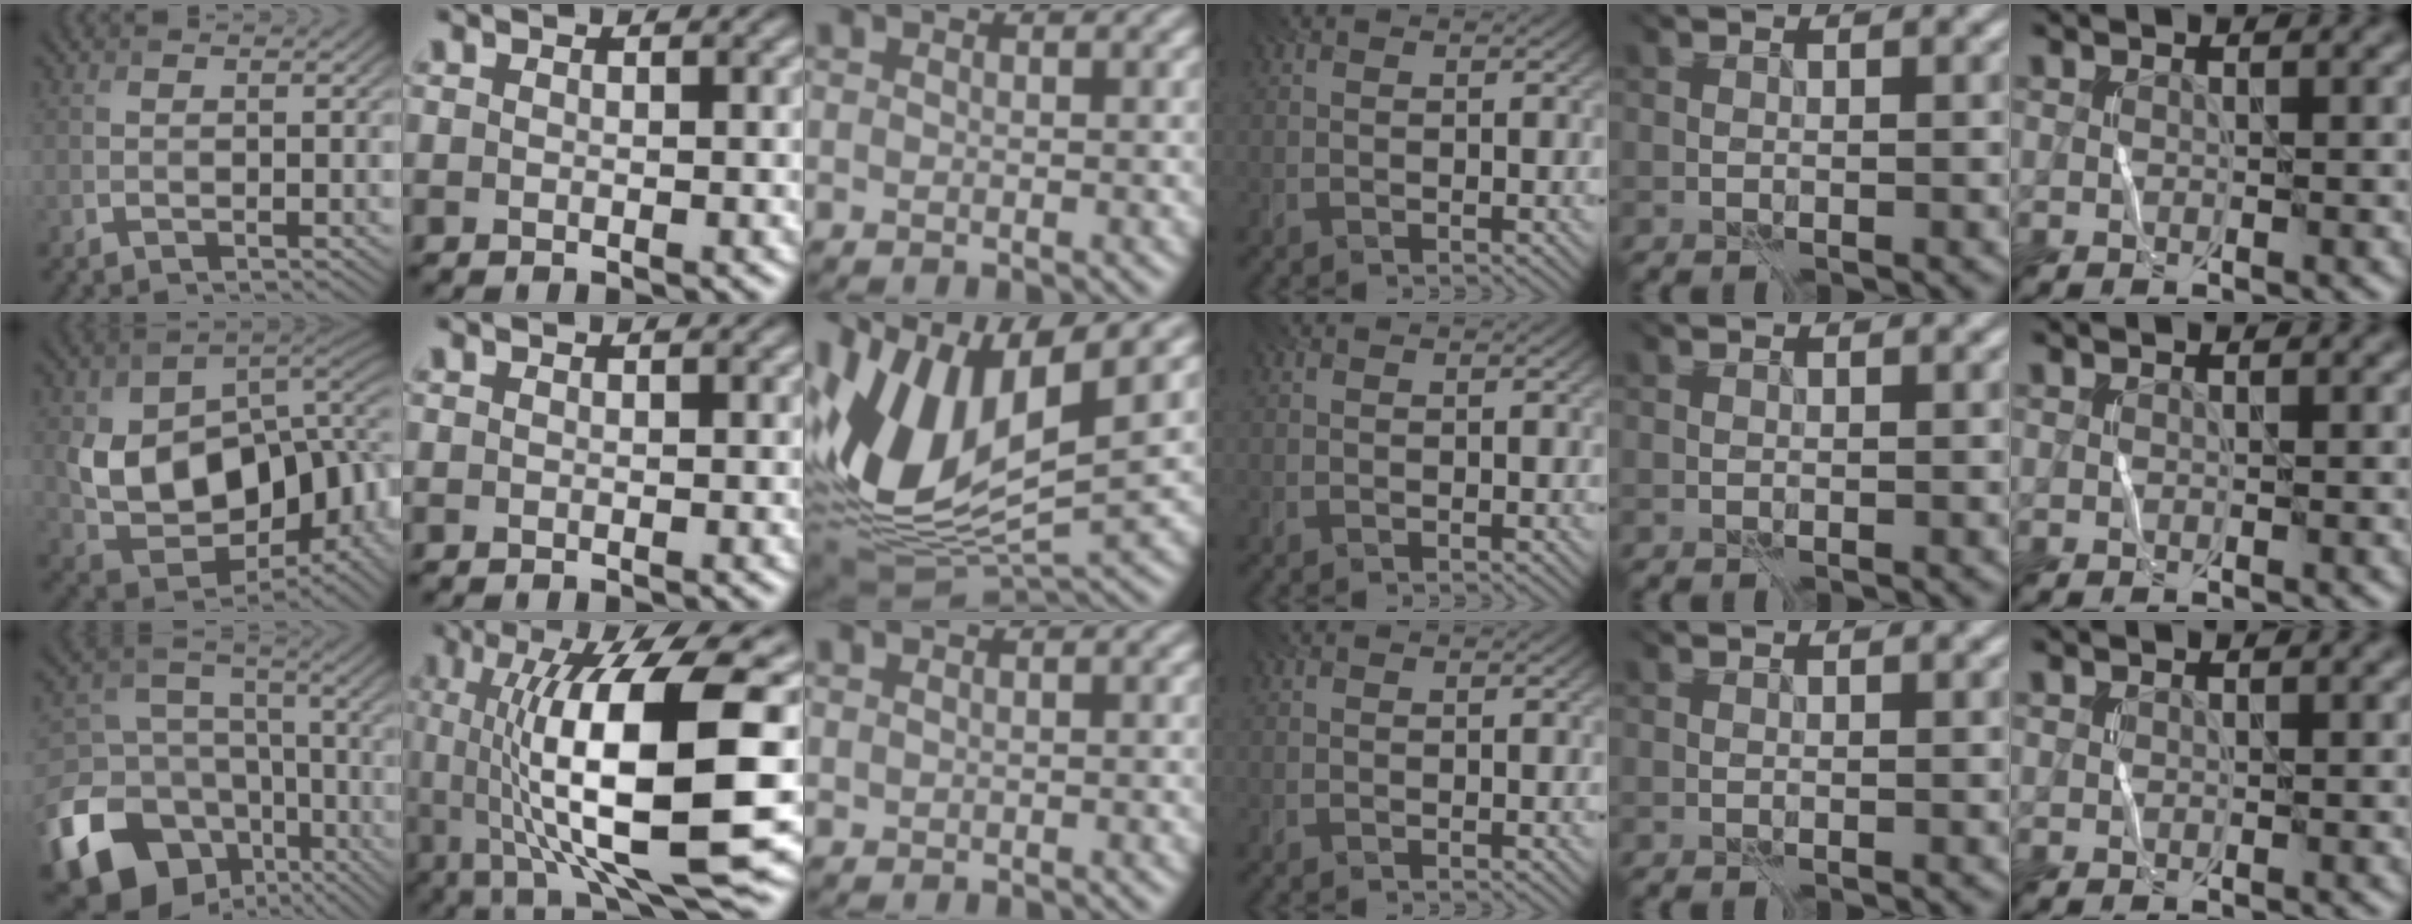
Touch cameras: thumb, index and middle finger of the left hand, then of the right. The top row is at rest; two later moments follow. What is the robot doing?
{"motion": "wrap", "object": "cellophane"}